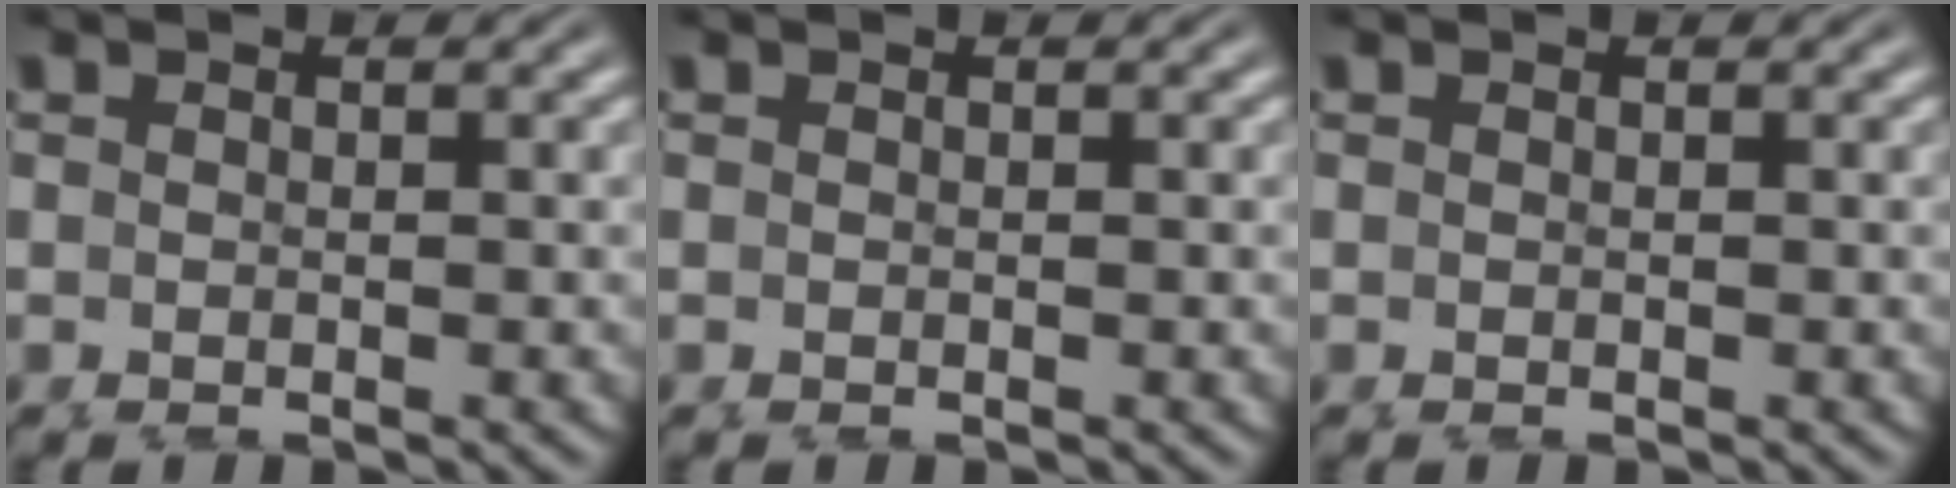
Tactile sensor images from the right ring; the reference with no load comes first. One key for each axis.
{"total": 0.0}
{"total": 0.0}